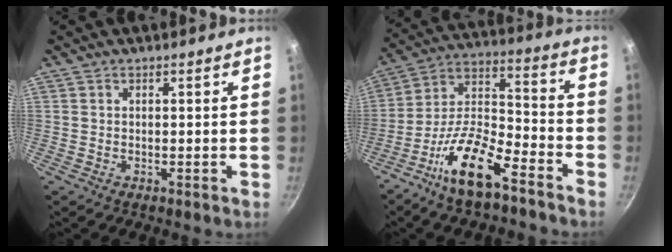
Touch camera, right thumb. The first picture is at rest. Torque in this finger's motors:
{"motor_torque": [0.38, 0.51, 1.57, -1.21, 0.38]}